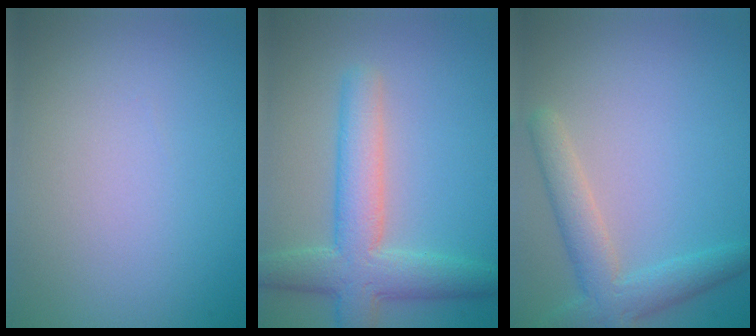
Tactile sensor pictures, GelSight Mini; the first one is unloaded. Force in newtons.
{"total": 6.0, "press": 6.0, "slide": 0.1}
{"total": 3.8, "press": 3.8, "slide": 0.2}